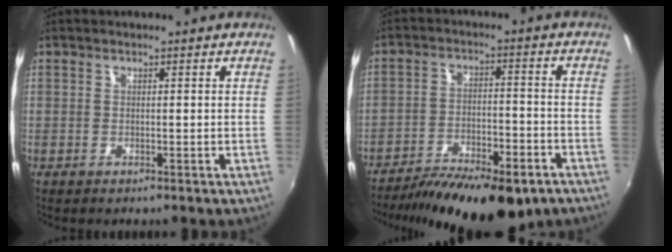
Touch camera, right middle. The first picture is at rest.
{"total": 19.5, "force": [-14.4, 6.4, 11.5], "torque": [-0.207, -0.040, -0.208]}